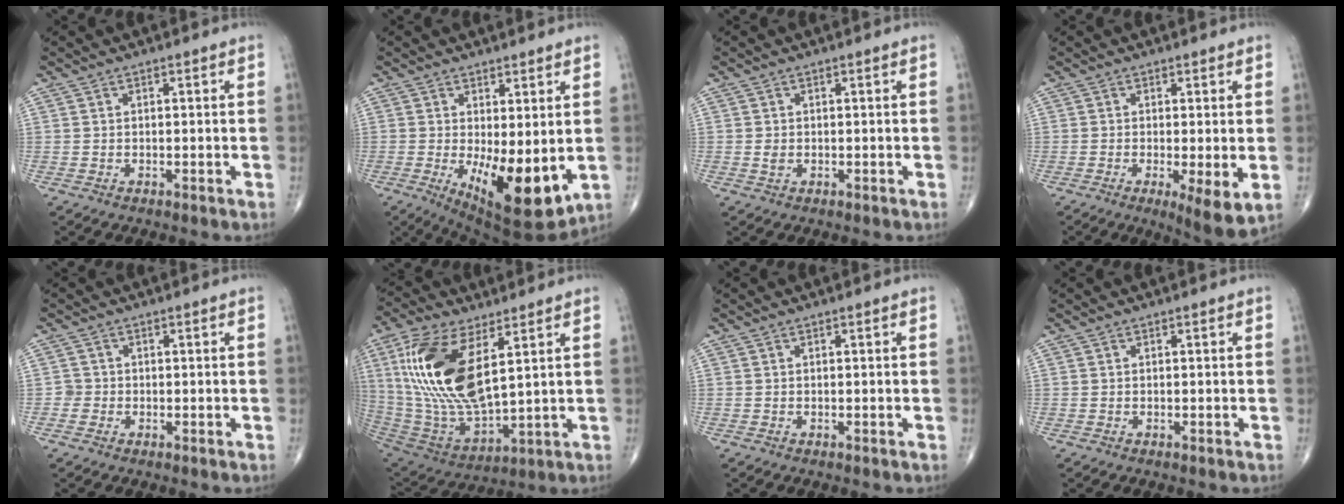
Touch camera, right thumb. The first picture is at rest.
{"total": 12.7, "force": [-1.7, 4.9, 11.6], "torque": [-0.169, -0.030, -0.008]}
{"total": 1.2, "force": [-0.1, 0.9, 0.7], "torque": [-0.012, 0.000, -0.001]}
{"total": 6.5, "force": [-1.4, 1.5, 6.2], "torque": [-0.099, -0.021, -0.023]}
{"total": 1.6, "force": [-0.5, 1.5, -0.1], "torque": [0.015, 0.008, -0.014]}
{"total": 22.0, "force": [6.6, 9.8, 18.5], "torque": [-0.379, -0.031, 0.132]}
{"total": 0.0}
{"total": 0.0}